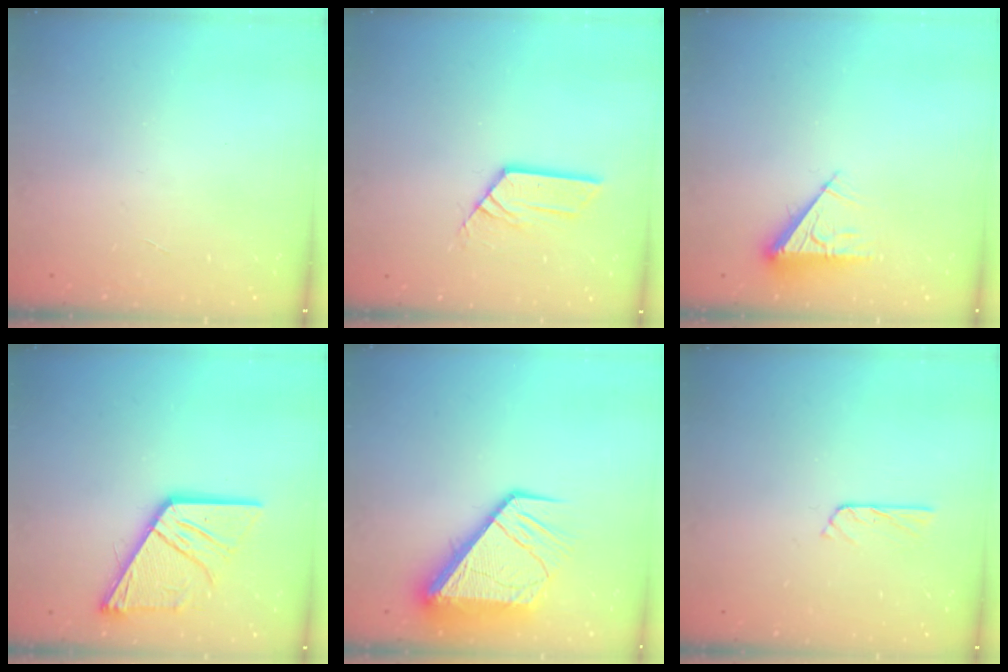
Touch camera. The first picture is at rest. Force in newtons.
{"total": 8.0, "press": 8.0, "slide": 0.5}
{"total": 6.1, "press": 6.0, "slide": 1.0}
{"total": 15.4, "press": 15.3, "slide": 1.7}
{"total": 13.8, "press": 13.7, "slide": 1.7}
{"total": 2.8, "press": 2.8, "slide": 0.3}